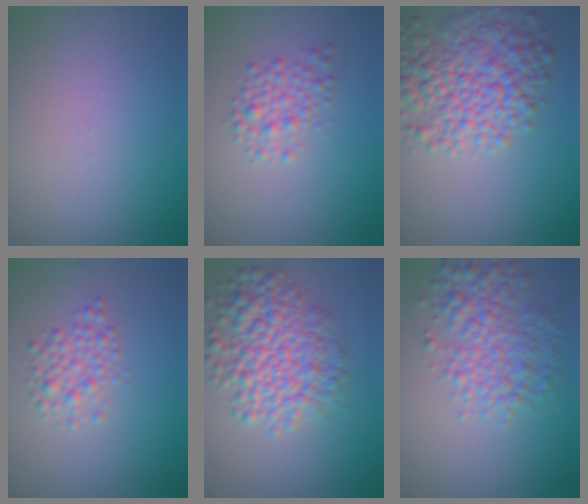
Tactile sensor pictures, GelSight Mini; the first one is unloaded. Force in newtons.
{"total": 2.5, "press": 2.5, "slide": 0.1}
{"total": 8.0, "press": 8.0, "slide": 0.3}
{"total": 2.6, "press": 2.6, "slide": 0.1}
{"total": 7.4, "press": 7.4, "slide": 0.2}
{"total": 5.0, "press": 5.0, "slide": 0.1}